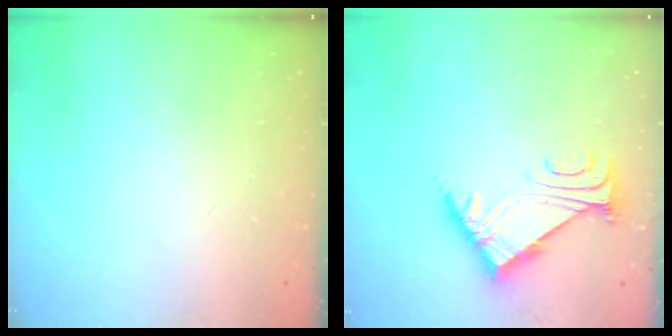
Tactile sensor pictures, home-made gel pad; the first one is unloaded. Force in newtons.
{"total": 6.3, "press": 6.2, "slide": 0.8}